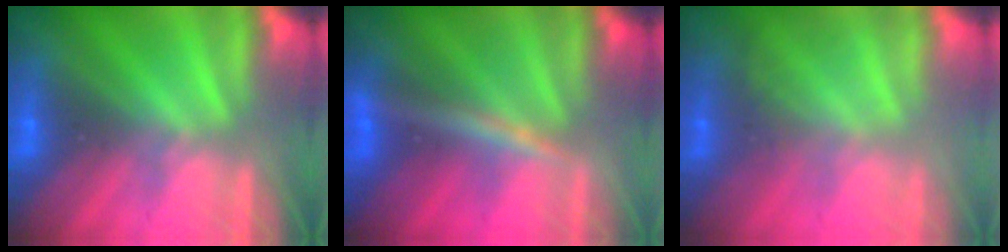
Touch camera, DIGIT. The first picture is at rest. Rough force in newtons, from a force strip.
{"total": 2.4}
{"total": 2.3}